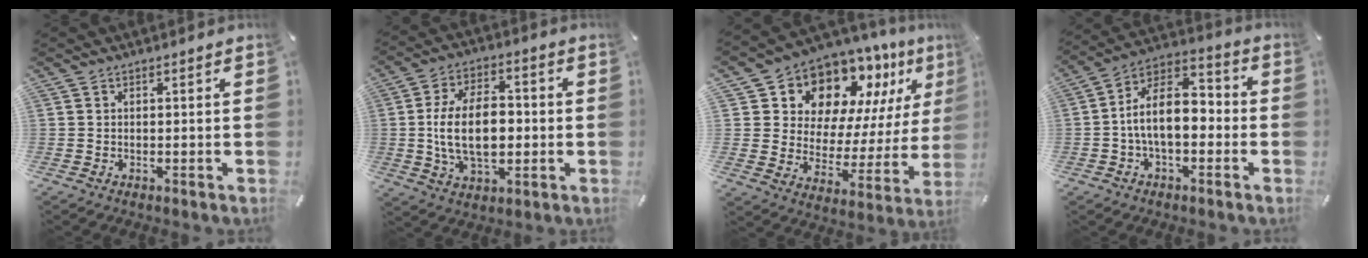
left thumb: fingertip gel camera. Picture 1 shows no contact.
{"total": 15.4, "force": [-0.8, 9.3, 12.2], "torque": [-0.238, 0.006, -0.016]}
{"total": 13.2, "force": [10.9, 6.8, 2.6], "torque": [-0.051, -0.117, 0.189]}
{"total": 12.4, "force": [-2.6, 7.2, 9.7], "torque": [-0.187, 0.008, -0.049]}